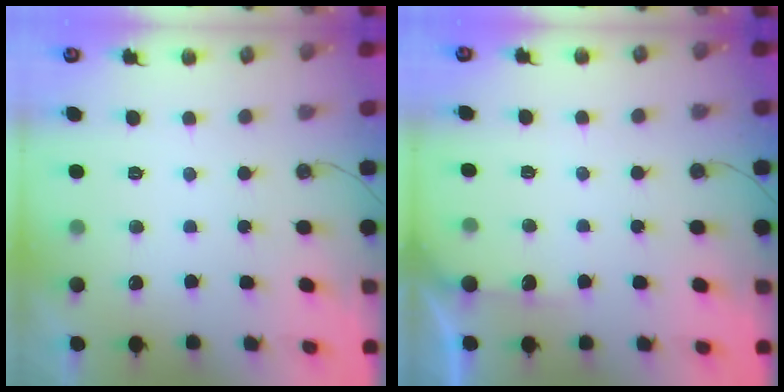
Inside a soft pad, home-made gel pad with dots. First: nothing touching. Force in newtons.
{"total": 2.6, "press": 2.6, "slide": 0.4}